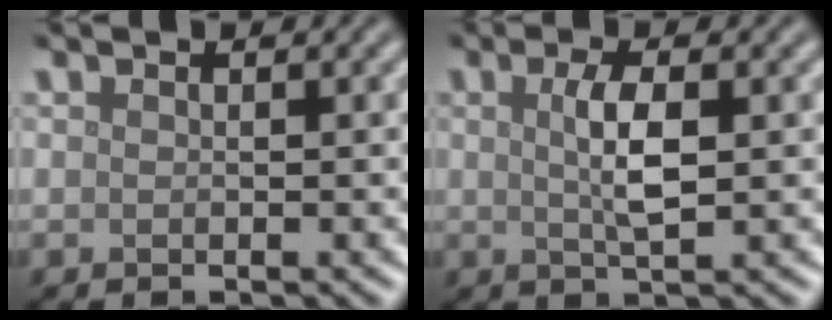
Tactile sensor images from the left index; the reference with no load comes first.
{"total": 3.2, "force": [0.5, 0.7, 3.1], "torque": [-0.063, 0.004, 0.008]}